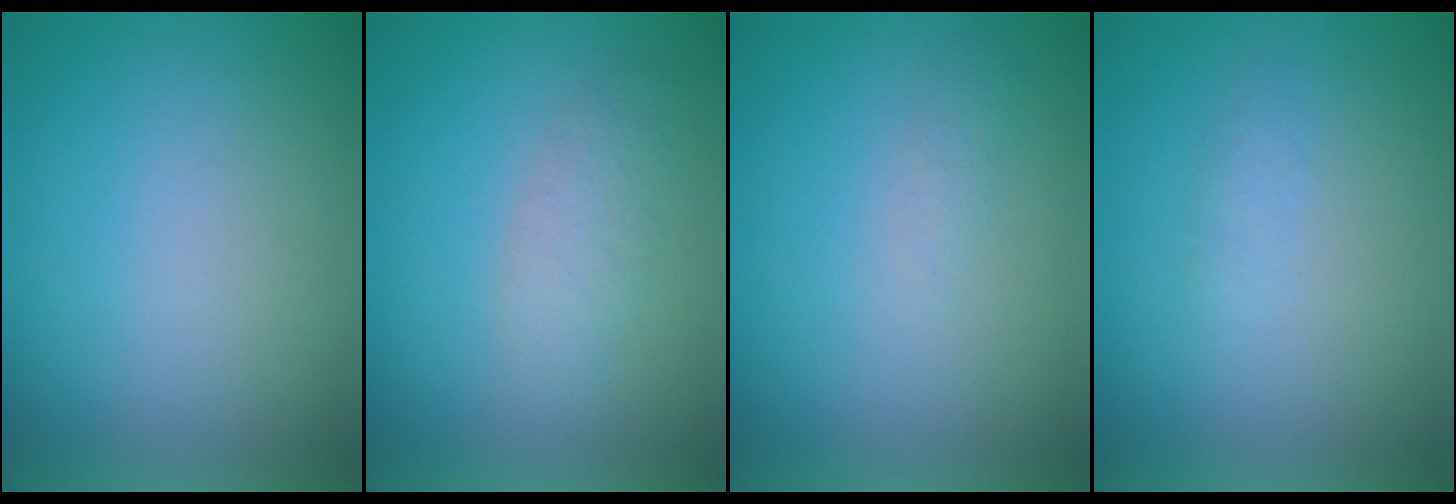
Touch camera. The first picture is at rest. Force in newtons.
{"total": 2.7}
{"total": 1.2}
{"total": 1.5}